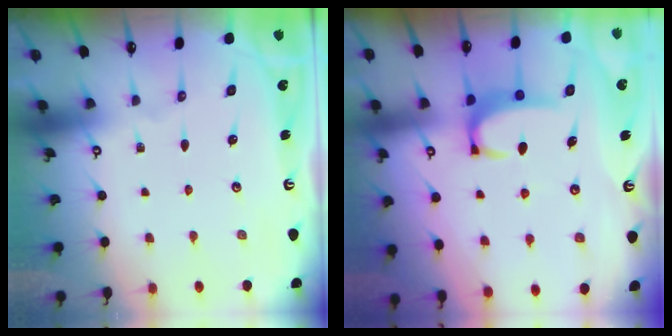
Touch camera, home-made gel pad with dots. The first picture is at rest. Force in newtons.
{"total": 3.5, "press": 3.5, "slide": 0.5}